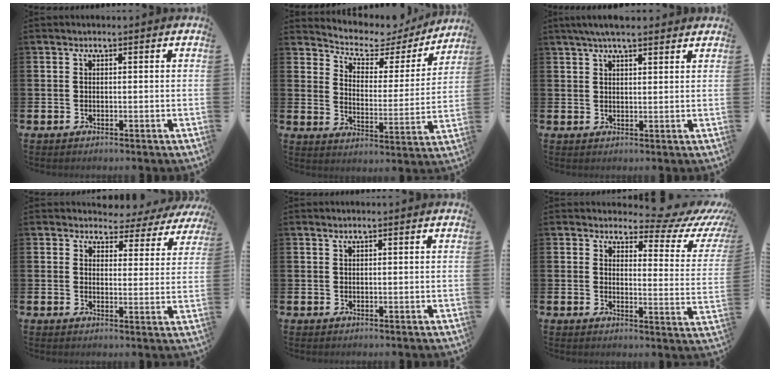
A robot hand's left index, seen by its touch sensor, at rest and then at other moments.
{"total": 5.5, "force": [4.8, 2.3, 1.2], "torque": [-0.045, -0.040, 0.073]}
{"total": 4.5, "force": [3.9, 0.9, 2.1], "torque": [-0.043, -0.006, 0.069]}
{"total": 2.9, "force": [2.4, 1.7, 0.0], "torque": [-0.001, -0.027, 0.034]}
{"total": 0.5, "force": [0.5, 0.0, 0.2], "torque": [0.002, -0.003, 0.007]}
{"total": 5.0, "force": [4.1, 2.2, 1.9], "torque": [-0.021, -0.044, 0.057]}